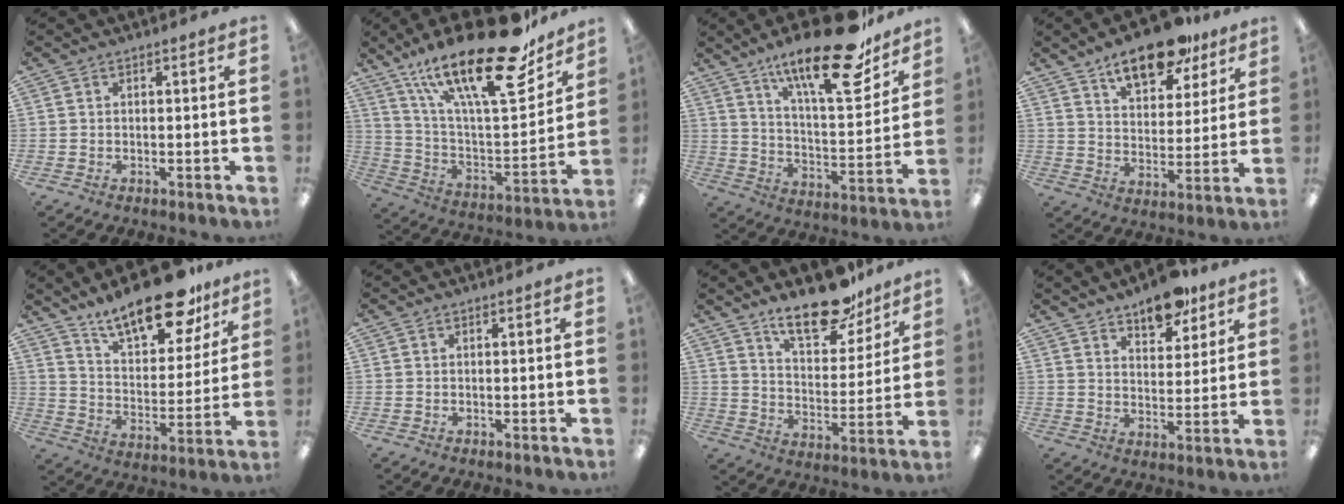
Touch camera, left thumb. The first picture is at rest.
{"total": 28.9, "force": [18.3, 9.1, 20.4], "torque": [-0.331, -0.109, 0.306]}
{"total": 23.6, "force": [16.8, 6.8, 15.1], "torque": [-0.231, -0.104, 0.274]}
{"total": 15.5, "force": [11.2, 6.7, 8.3], "torque": [-0.121, -0.054, 0.193]}
{"total": 19.8, "force": [15.1, 7.4, 10.4], "torque": [-0.164, -0.094, 0.259]}
{"total": 0.0}
{"total": 16.7, "force": [12.7, 6.7, 8.6], "torque": [-0.116, -0.080, 0.218]}
{"total": 9.9, "force": [7.8, 4.3, 4.4], "torque": [-0.043, -0.048, 0.133]}